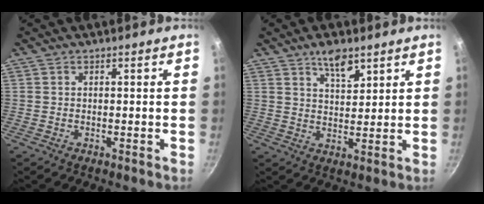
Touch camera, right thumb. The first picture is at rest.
{"total": 6.1, "force": [3.9, 2.6, 3.8], "torque": [-0.054, -0.024, 0.067]}